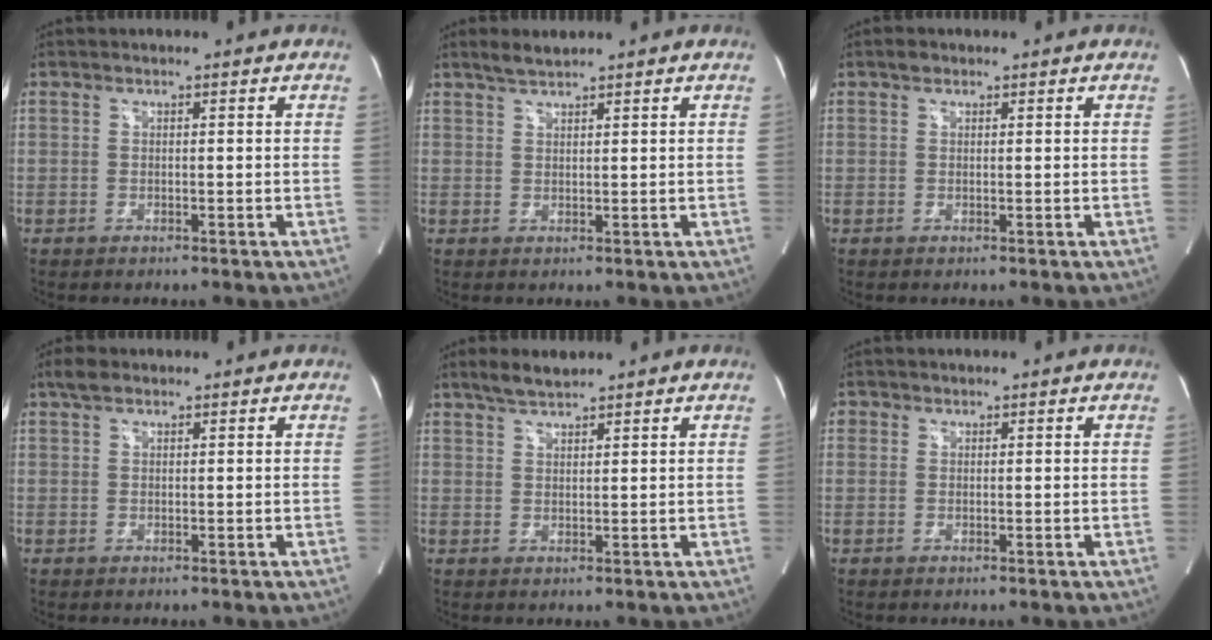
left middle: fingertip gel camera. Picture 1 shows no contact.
{"total": 2.5, "force": [2.3, 0.1, 1.0], "torque": [-0.026, 0.007, 0.045]}
{"total": 1.0, "force": [0.8, 0.6, 0.3], "torque": [-0.011, 0.005, 0.012]}
{"total": 2.0, "force": [1.5, 0.9, 1.0], "torque": [-0.025, 0.014, 0.028]}
{"total": 3.6, "force": [3.1, 0.5, 1.6], "torque": [-0.040, 0.008, 0.061]}
{"total": 0.8, "force": [0.4, 0.7, 0.1], "torque": [0.005, -0.001, 0.005]}